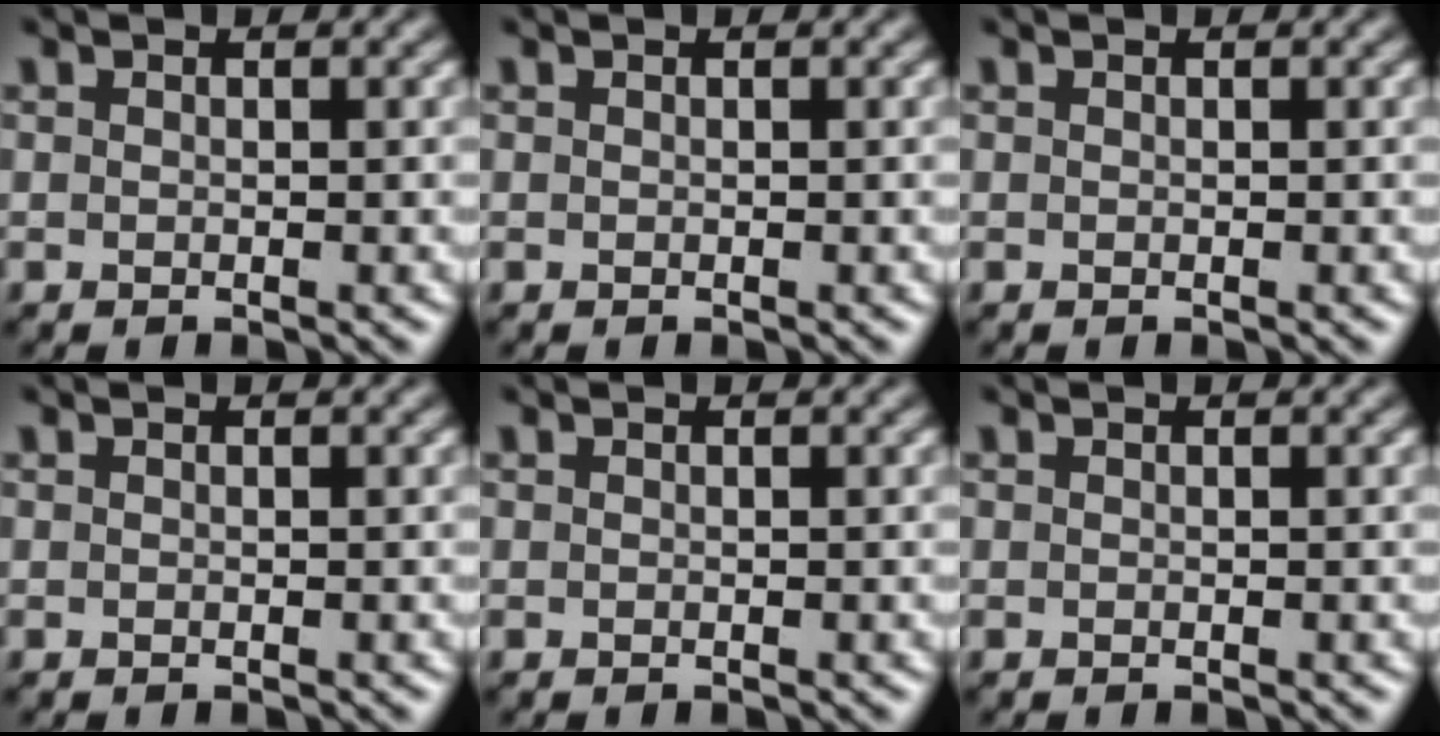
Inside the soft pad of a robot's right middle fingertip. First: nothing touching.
{"total": 0.0}
{"total": 0.0}
{"total": 0.0}
{"total": 0.0}
{"total": 0.0}